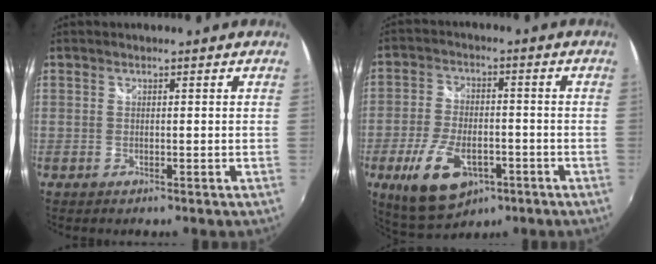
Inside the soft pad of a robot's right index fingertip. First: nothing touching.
{"total": 13.3, "force": [-5.8, 7.1, 9.6], "torque": [-0.206, -0.019, -0.093]}